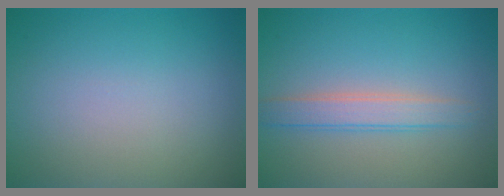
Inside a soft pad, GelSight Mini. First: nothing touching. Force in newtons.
{"total": 2.6, "press": 2.6, "slide": 0.0}